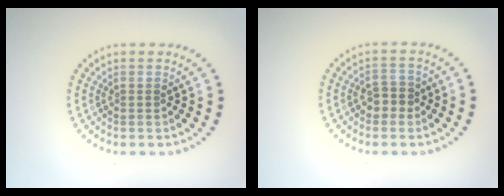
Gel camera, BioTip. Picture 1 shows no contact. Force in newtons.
{"total": 1.9, "press": 1.8, "slide": 0.5}